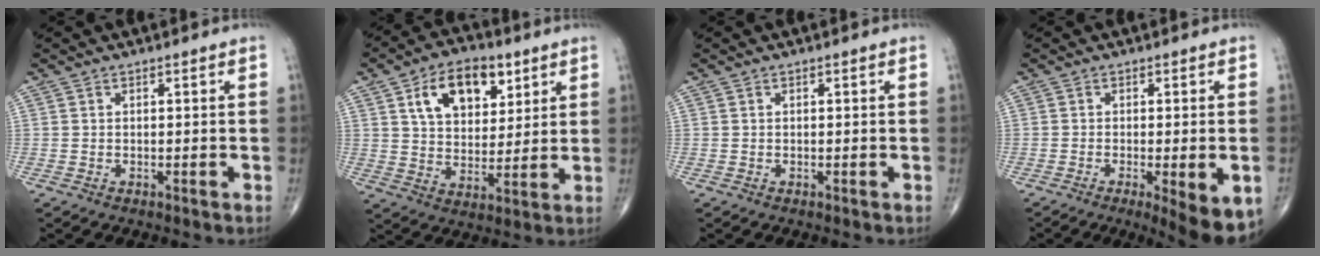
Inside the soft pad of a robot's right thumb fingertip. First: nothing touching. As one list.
[{"total": 13.9, "force": [6.1, 8.6, 9.0], "torque": [-0.109, -0.018, 0.107]}, {"total": 0.0}, {"total": 9.7, "force": [-4.1, 2.5, 8.4], "torque": [-0.109, -0.013, -0.056]}]